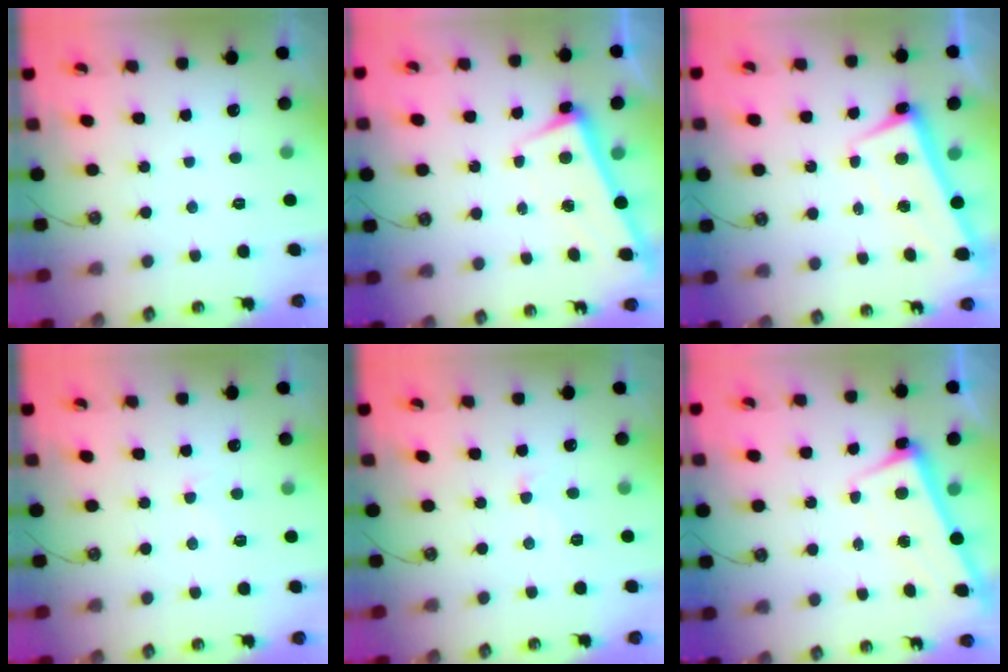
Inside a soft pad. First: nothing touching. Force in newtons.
{"total": 2.6, "press": 2.5, "slide": 0.6}
{"total": 2.6, "press": 2.5, "slide": 0.6}
{"total": 0.8, "press": 0.1, "slide": 0.8}
{"total": 0.9, "press": 0.8, "slide": 0.4}
{"total": 2.7, "press": 2.6, "slide": 0.6}